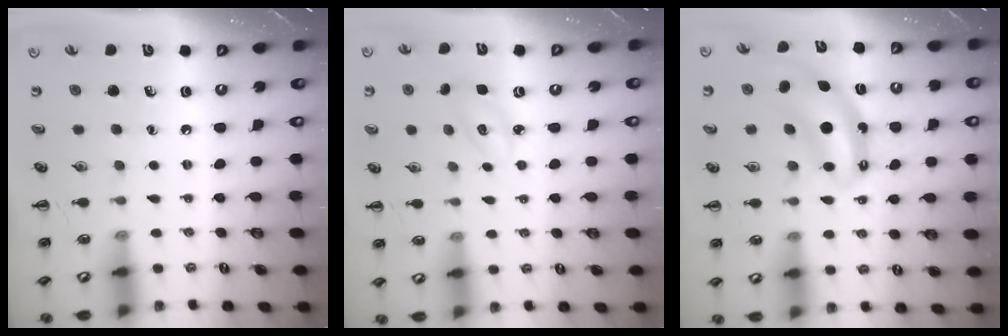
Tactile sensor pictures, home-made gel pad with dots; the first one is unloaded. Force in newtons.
{"total": 4.0, "press": 3.8, "slide": 1.1}
{"total": 7.2, "press": 7.2, "slide": 0.9}